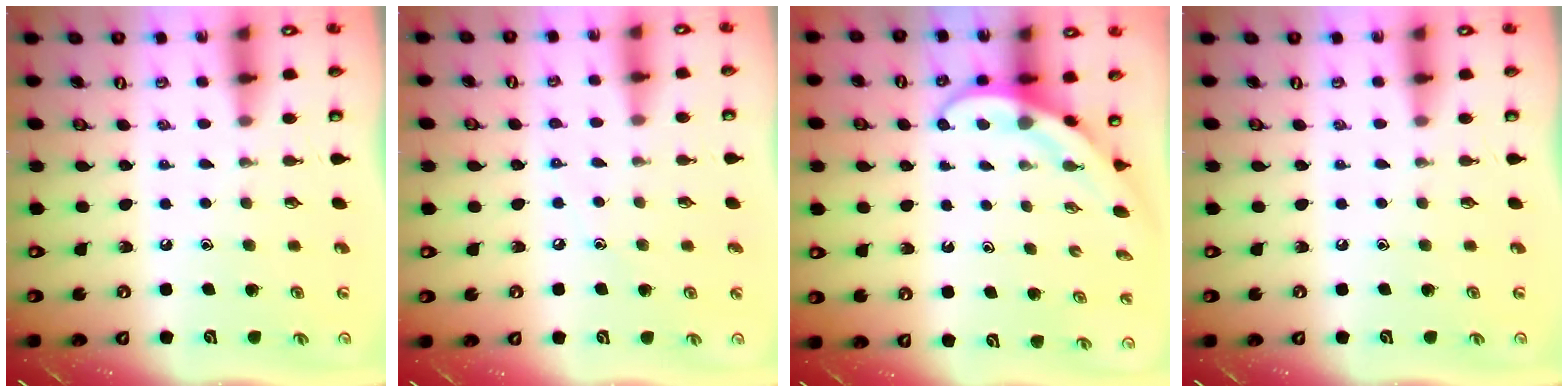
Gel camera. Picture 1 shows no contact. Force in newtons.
{"total": 3.9, "press": 3.9, "slide": 0.5}
{"total": 3.7, "press": 3.7, "slide": 0.8}
{"total": 0.0}